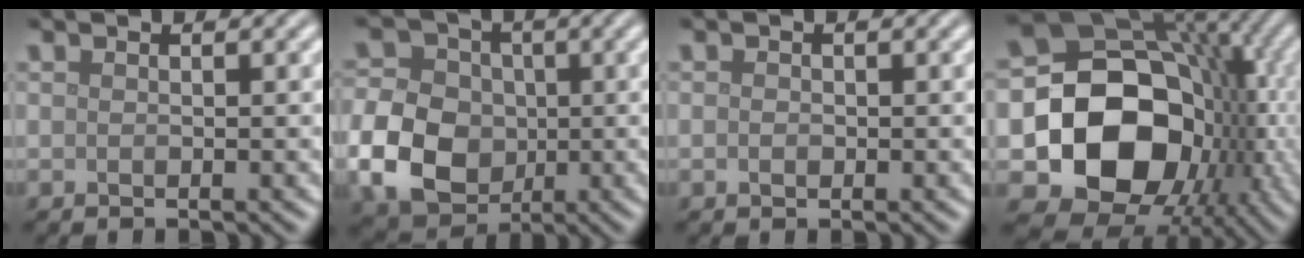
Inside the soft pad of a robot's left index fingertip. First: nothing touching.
{"total": 8.9, "force": [-1.9, 7.1, 4.9], "torque": [-0.109, -0.007, -0.047]}
{"total": 0.8, "force": [-0.1, 0.6, 0.5], "torque": [-0.008, -0.001, -0.004]}
{"total": 15.6, "force": [-2.5, 12.5, 8.9], "torque": [-0.141, -0.020, -0.049]}